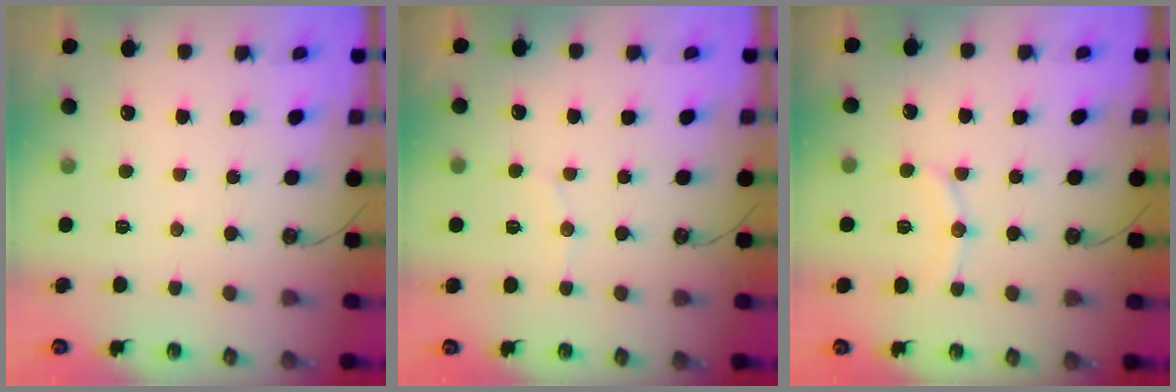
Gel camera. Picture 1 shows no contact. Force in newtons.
{"total": 5.1, "press": 4.8, "slide": 1.8}
{"total": 8.1, "press": 7.9, "slide": 2.0}